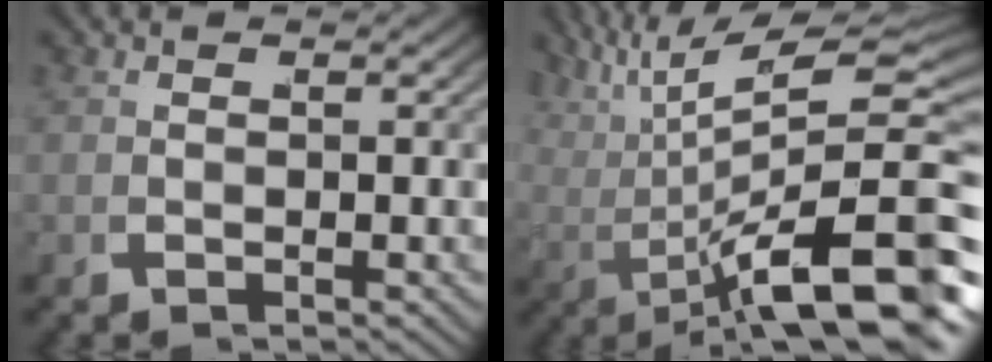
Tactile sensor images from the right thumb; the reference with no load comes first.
{"total": 13.1, "force": [1.1, 6.4, 11.4], "torque": [-0.183, -0.027, 0.038]}